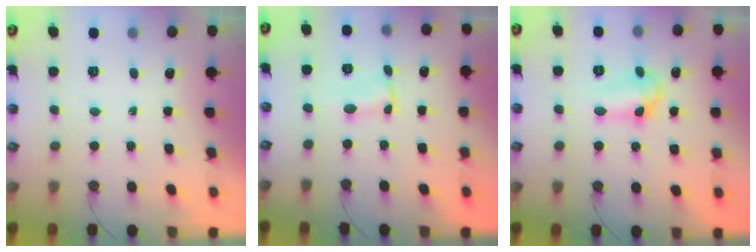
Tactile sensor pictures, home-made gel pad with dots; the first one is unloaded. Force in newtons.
{"total": 1.5, "press": 1.4, "slide": 0.4}
{"total": 9.0, "press": 8.9, "slide": 0.7}